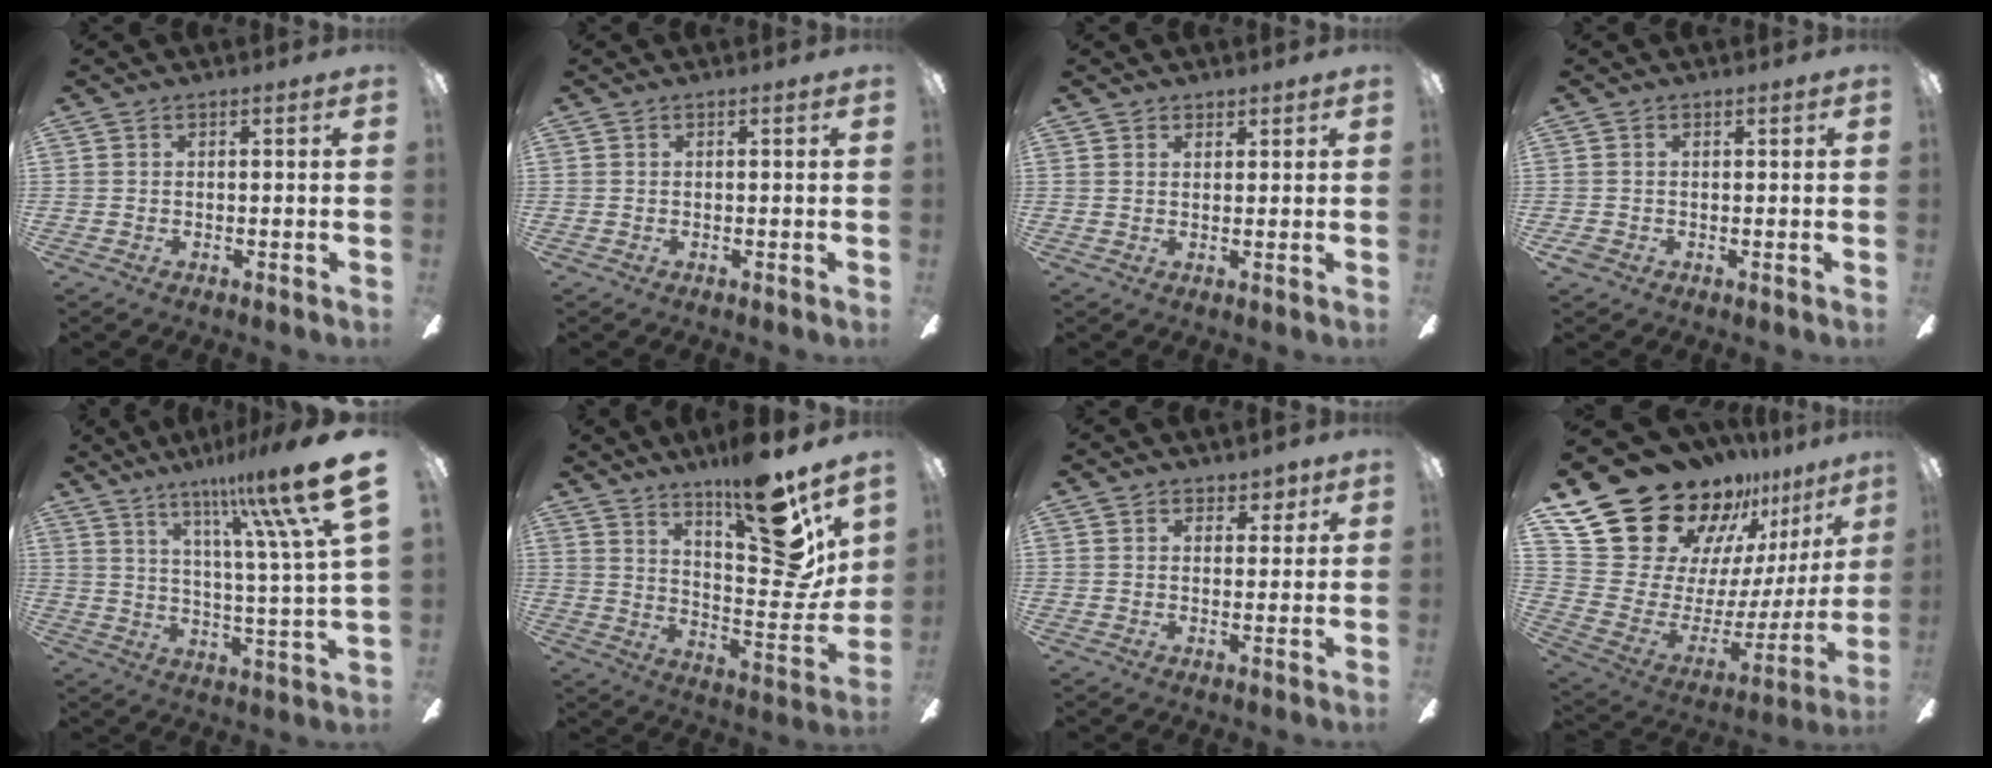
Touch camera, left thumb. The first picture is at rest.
{"total": 0.0}
{"total": 2.0, "force": [1.7, 1.1, -0.1], "torque": [0.010, -0.005, 0.032]}
{"total": 1.6, "force": [-0.2, 1.6, 0.5], "torque": [-0.007, 0.002, -0.003]}
{"total": 18.0, "force": [11.3, 1.0, 13.9], "torque": [-0.231, -0.069, 0.167]}
{"total": 18.7, "force": [13.6, 4.4, 12.1], "torque": [-0.159, -0.118, 0.219]}
{"total": 3.6, "force": [2.6, 2.4, 1.0], "torque": [-0.004, -0.005, 0.043]}
{"total": 26.8, "force": [20.4, 13.4, 11.1], "torque": [-0.190, -0.156, 0.396]}